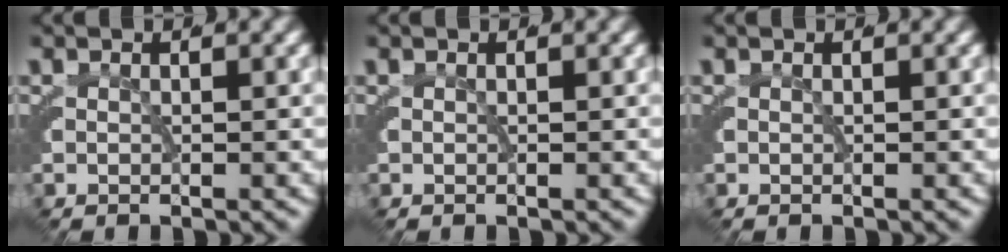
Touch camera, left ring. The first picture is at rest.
{"total": 0.0}
{"total": 0.0}